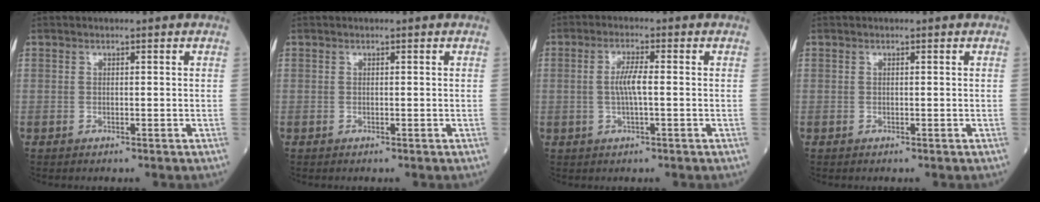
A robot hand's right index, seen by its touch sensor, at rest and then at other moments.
{"total": 0.0}
{"total": 3.8, "force": [-0.2, 0.3, 3.8], "torque": [-0.078, 0.001, -0.003]}
{"total": 0.0}